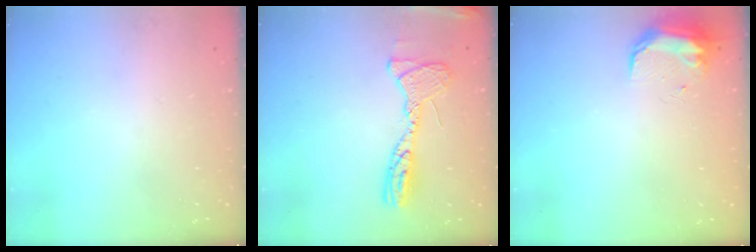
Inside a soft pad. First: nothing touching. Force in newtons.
{"total": 13.7, "press": 13.7, "slide": 1.5}
{"total": 9.1, "press": 9.0, "slide": 0.5}